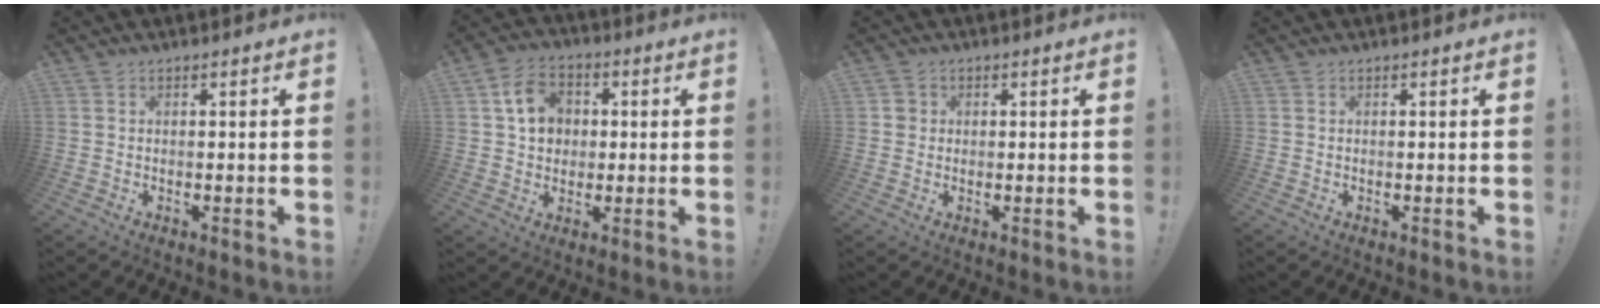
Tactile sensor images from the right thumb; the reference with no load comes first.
{"total": 11.1, "force": [2.8, 9.1, 5.6], "torque": [-0.090, 0.009, 0.060]}
{"total": 2.1, "force": [0.2, 2.0, 0.5], "torque": [-0.008, 0.005, 0.005]}
{"total": 0.0}